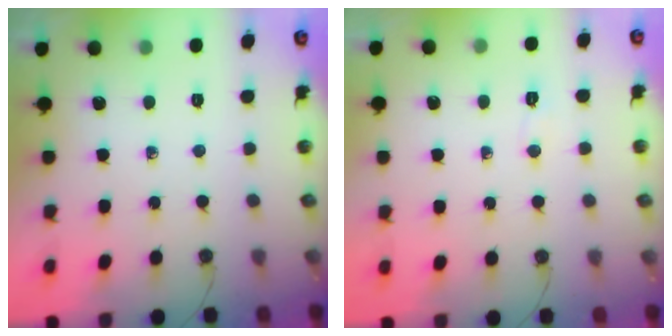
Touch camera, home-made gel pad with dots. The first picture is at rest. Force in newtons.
{"total": 4.2, "press": 3.9, "slide": 1.5}